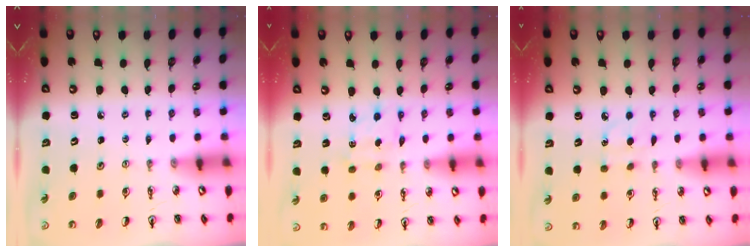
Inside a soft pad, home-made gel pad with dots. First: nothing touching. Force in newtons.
{"total": 2.4, "press": 2.3, "slide": 0.8}
{"total": 5.1, "press": 5.0, "slide": 0.6}